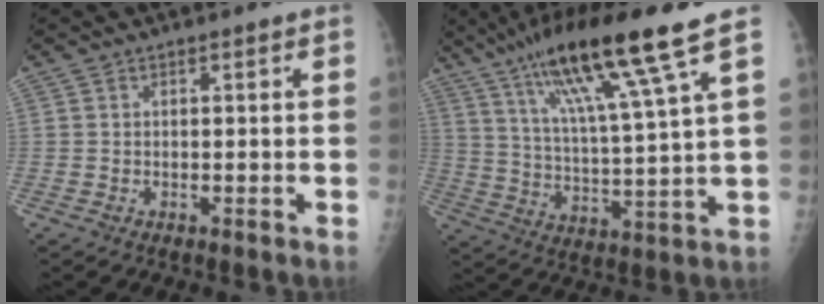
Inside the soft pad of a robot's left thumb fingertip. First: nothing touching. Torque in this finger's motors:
{"motor_torque": [0.19, 0.65, 1.76, -1.01, 0.44]}